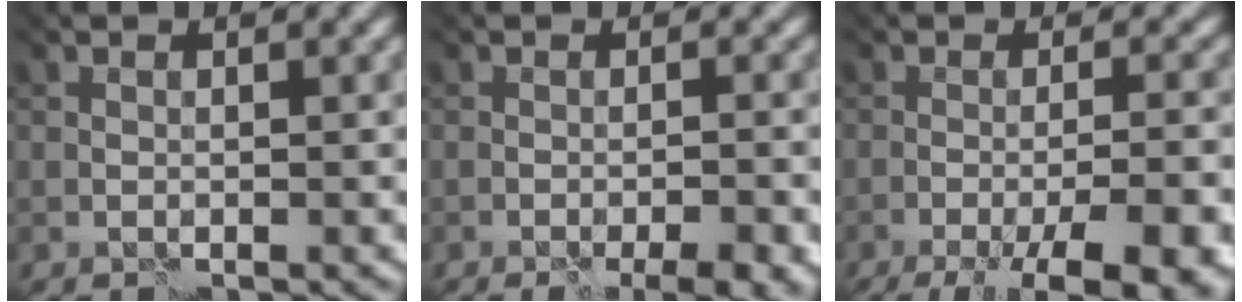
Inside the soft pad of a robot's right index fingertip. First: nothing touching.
{"total": 5.1, "force": [-3.0, 1.3, 3.9], "torque": [-0.020, 0.014, -0.030]}
{"total": 12.7, "force": [-7.1, 4.0, 9.8], "torque": [-0.090, 0.001, -0.075]}